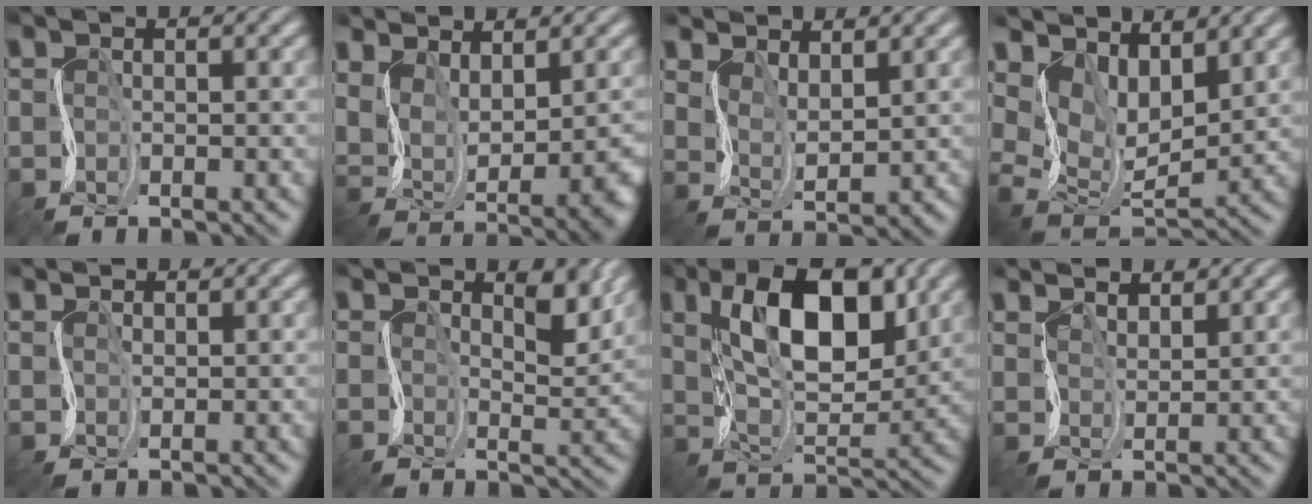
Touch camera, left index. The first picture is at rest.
{"total": 6.2, "force": [2.4, 3.1, 4.8], "torque": [-0.098, -0.008, 0.058]}
{"total": 3.0, "force": [2.5, 1.0, 1.3], "torque": [-0.037, -0.002, 0.053]}
{"total": 6.2, "force": [4.0, 3.3, 3.5], "torque": [-0.076, -0.010, 0.074]}
{"total": 1.1, "force": [1.0, 0.4, -0.1], "torque": [0.001, 0.002, 0.023]}
{"total": 3.2, "force": [2.0, 1.4, 2.0], "torque": [-0.029, -0.005, 0.035]}
{"total": 9.8, "force": [4.1, 4.4, 7.8], "torque": [-0.126, 0.004, 0.068]}
{"total": 2.8, "force": [2.8, 0.6, 0.2], "torque": [-0.018, 0.002, 0.055]}